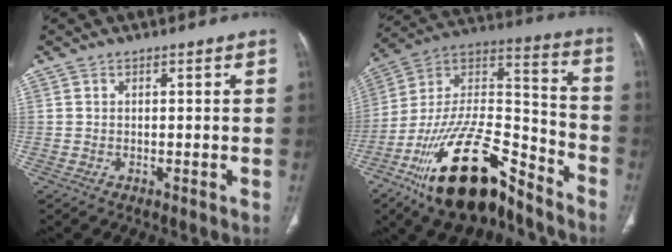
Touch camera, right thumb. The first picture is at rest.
{"total": 25.0, "force": [-16.8, 9.7, 15.8], "torque": [-0.287, 0.081, -0.296]}